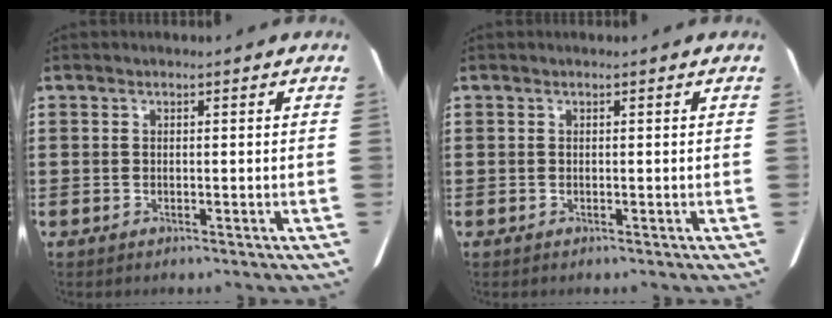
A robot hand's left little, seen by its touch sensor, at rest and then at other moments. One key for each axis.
{"total": 0.0}